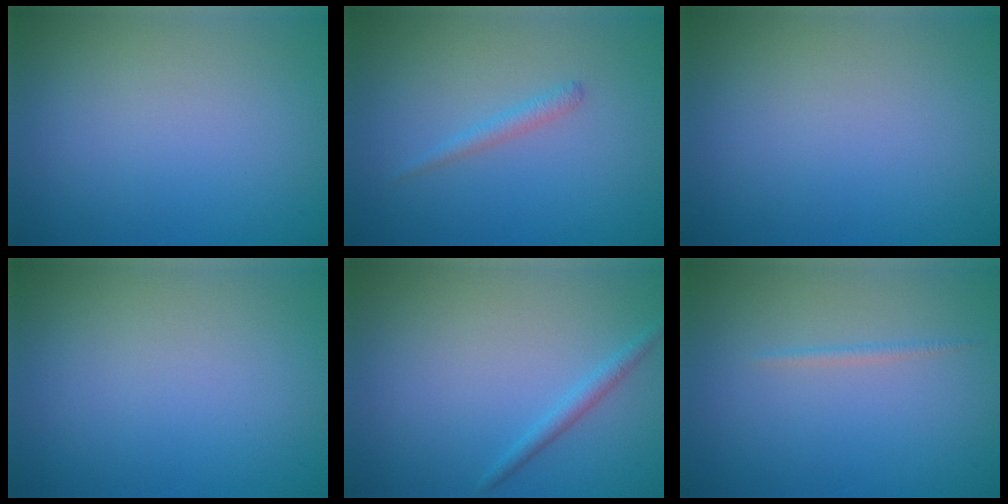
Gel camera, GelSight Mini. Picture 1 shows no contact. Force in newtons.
{"total": 1.2, "press": 1.1, "slide": 0.1}
{"total": 0.0}
{"total": 0.0}
{"total": 1.4, "press": 1.4, "slide": 0.1}
{"total": 0.7, "press": 0.7, "slide": 0.1}